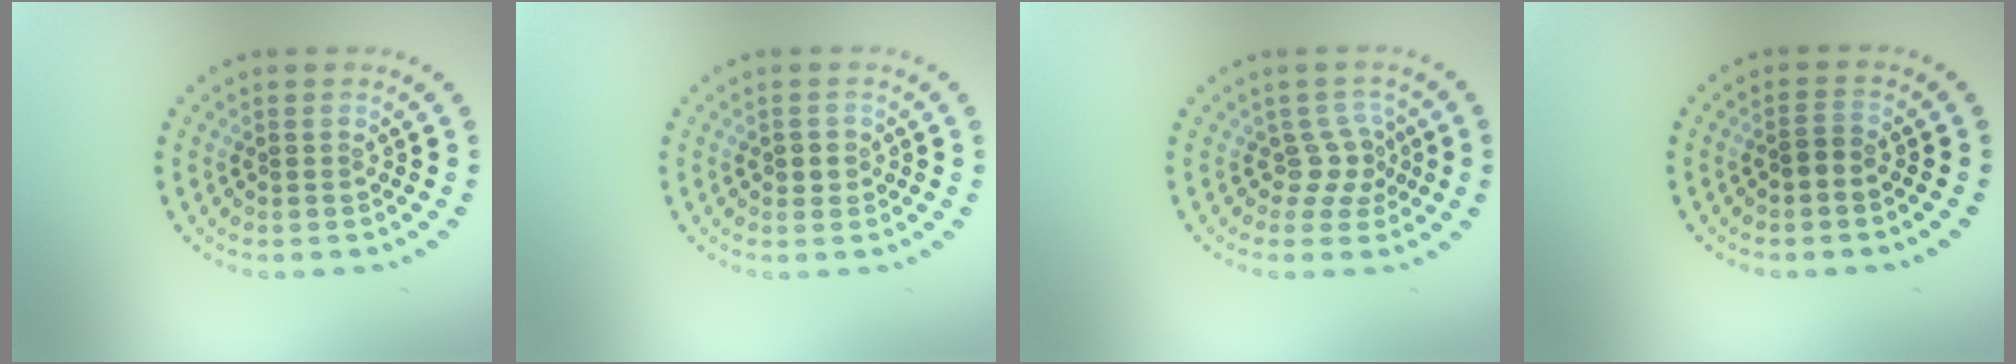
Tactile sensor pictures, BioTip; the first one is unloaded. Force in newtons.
{"total": 1.2, "press": 1.0, "slide": 0.6}
{"total": 2.2, "press": 1.5, "slide": 1.6}
{"total": 1.1, "press": 0.9, "slide": 0.6}